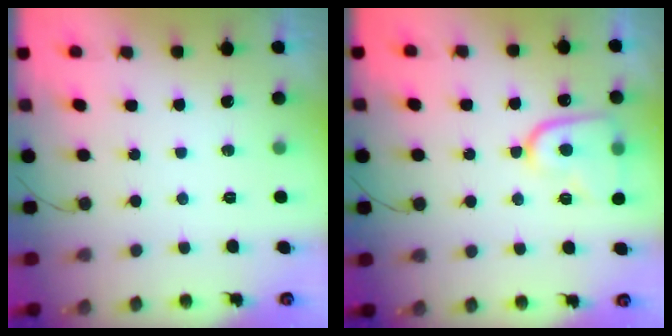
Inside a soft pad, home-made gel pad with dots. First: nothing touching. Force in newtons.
{"total": 12.3, "press": 12.3, "slide": 1.1}